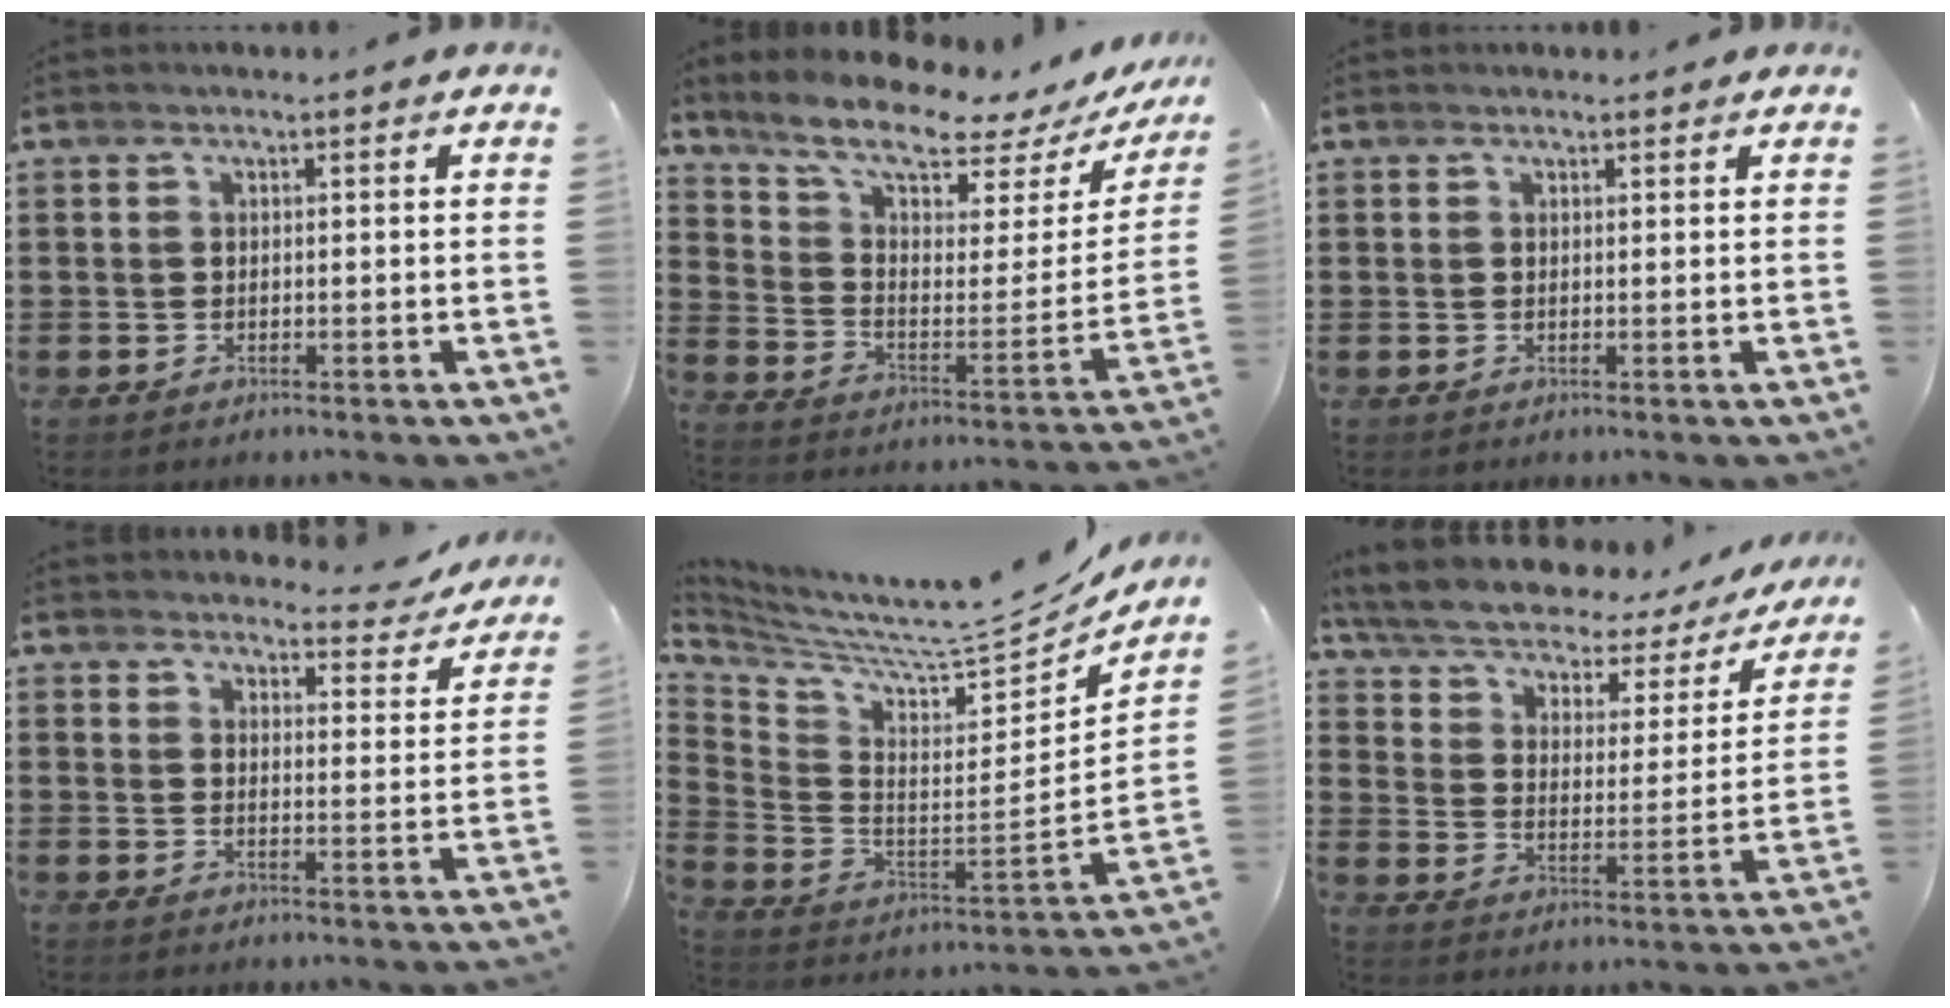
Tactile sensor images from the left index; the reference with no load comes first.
{"total": 9.0, "force": [7.4, 1.6, 4.9], "torque": [-0.121, -0.050, 0.124]}
{"total": 0.7, "force": [0.7, 0.2, 0.1], "torque": [-0.005, 0.001, 0.013]}
{"total": 4.1, "force": [4.0, 0.5, 0.8], "torque": [-0.019, -0.028, 0.067]}
{"total": 8.1, "force": [7.3, 0.2, 3.5], "torque": [-0.097, -0.077, 0.113]}
{"total": 4.7, "force": [3.6, 1.8, 2.5], "torque": [-0.066, -0.032, 0.057]}